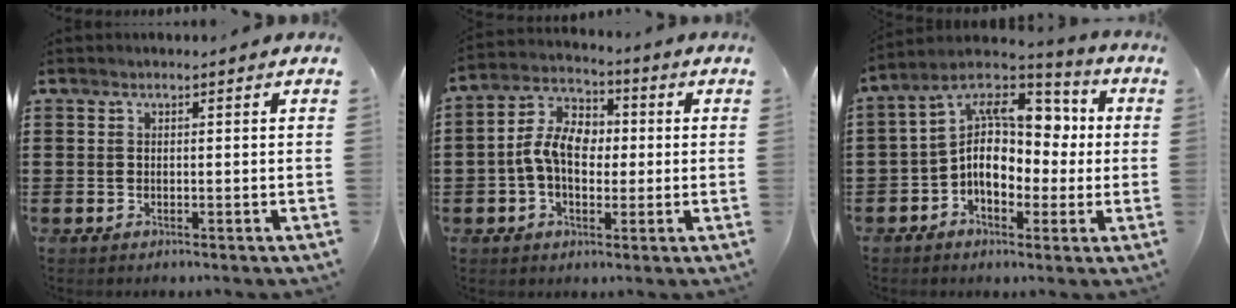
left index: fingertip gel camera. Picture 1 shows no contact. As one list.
[{"total": 8.3, "force": [-0.1, 5.4, 6.3], "torque": [-0.142, 0.014, -0.007]}, {"total": 11.6, "force": [1.0, 7.9, 8.4], "torque": [-0.169, -0.014, 0.010]}]